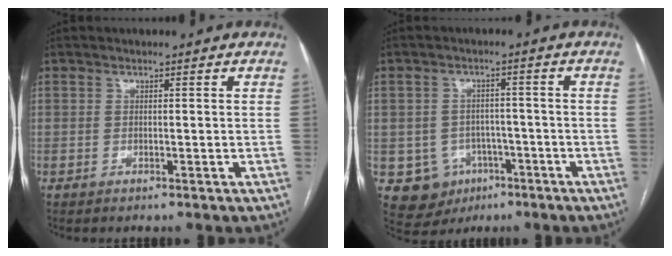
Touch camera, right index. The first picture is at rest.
{"total": 7.8, "force": [-2.9, 7.0, 1.6], "torque": [-0.029, 0.011, -0.030]}